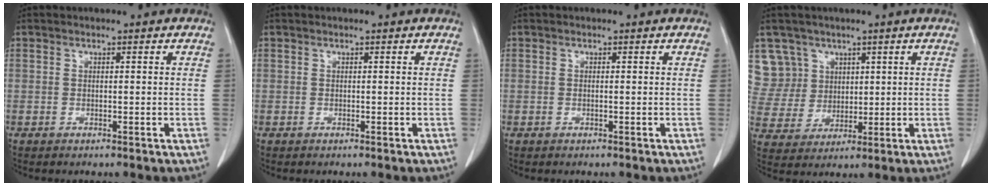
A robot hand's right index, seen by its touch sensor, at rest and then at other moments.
{"total": 0.0}
{"total": 0.0}
{"total": 8.3, "force": [4.2, 7.2, -0.2], "torque": [0.003, 0.022, 0.096]}